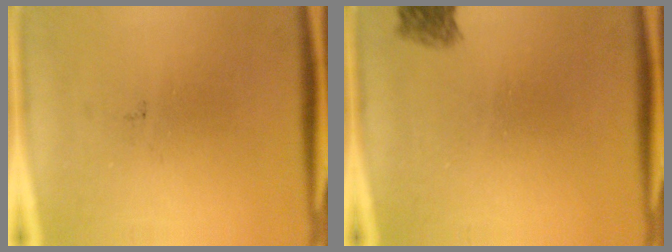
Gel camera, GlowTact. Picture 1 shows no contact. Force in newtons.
{"total": 2.6}